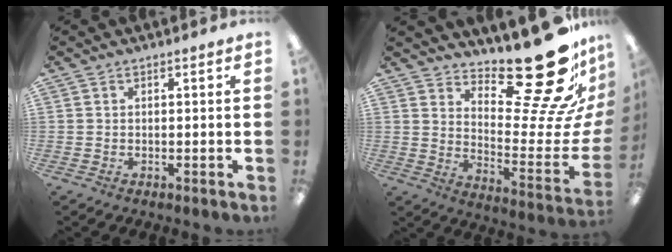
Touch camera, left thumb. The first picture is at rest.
{"total": 26.7, "force": [18.7, 8.6, 17.0], "torque": [-0.197, -0.146, 0.304]}